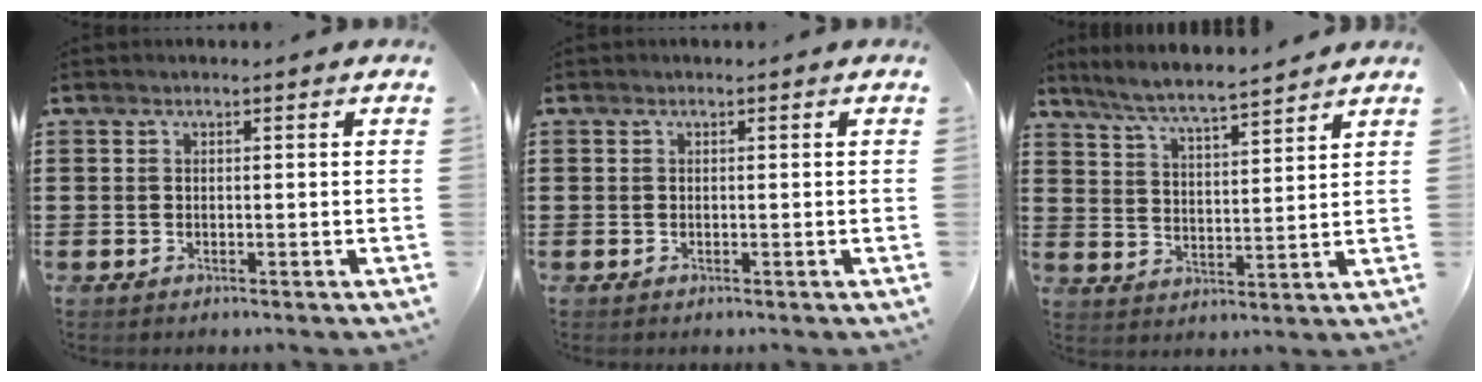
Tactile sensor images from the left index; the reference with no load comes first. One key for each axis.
{"total": 0.0}
{"total": 5.6, "fx": 5.3, "fy": -0.3, "fz": 1.9, "tx": -0.060, "ty": -0.030, "tz": 0.089}